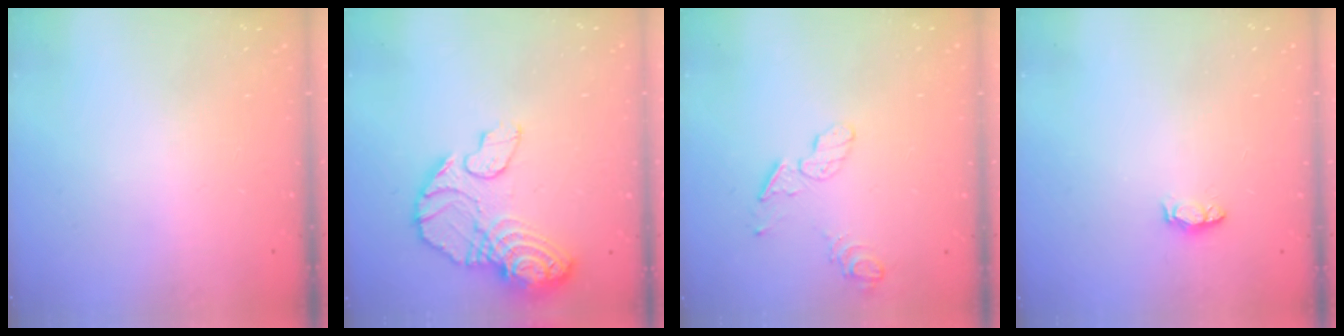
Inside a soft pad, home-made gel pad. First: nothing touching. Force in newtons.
{"total": 15.8, "press": 15.6, "slide": 1.9}
{"total": 6.5, "press": 6.5, "slide": 0.0}
{"total": 4.7, "press": 4.4, "slide": 1.6}